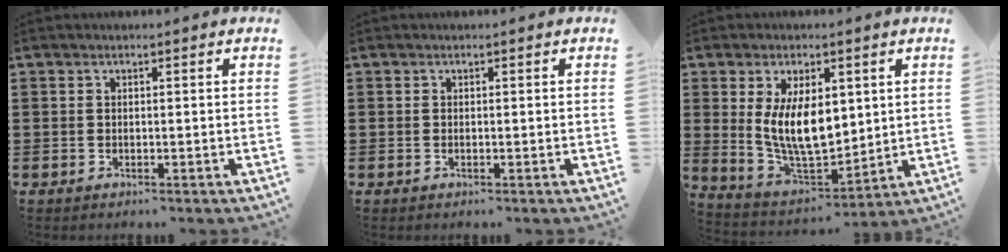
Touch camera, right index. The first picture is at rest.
{"total": 0.0}
{"total": 9.9, "force": [1.8, 5.1, 8.3], "torque": [-0.174, -0.001, 0.031]}